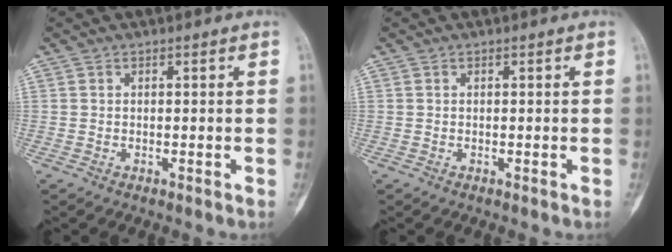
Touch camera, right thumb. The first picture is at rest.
{"total": 0.0}